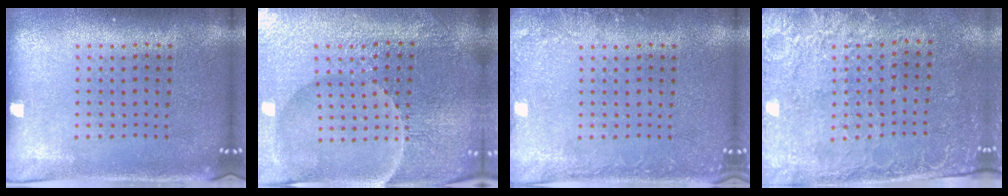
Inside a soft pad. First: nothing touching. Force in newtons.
{"total": 5.2, "press": 5.0, "slide": 1.5}
{"total": 1.7, "press": 1.7, "slide": 0.3}
{"total": 2.6, "press": 2.3, "slide": 1.3}